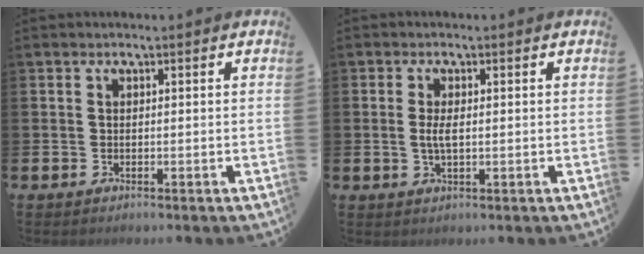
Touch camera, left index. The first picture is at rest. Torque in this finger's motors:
{"motor_torque": [0.56, 0.06, 0.09, 0.09]}